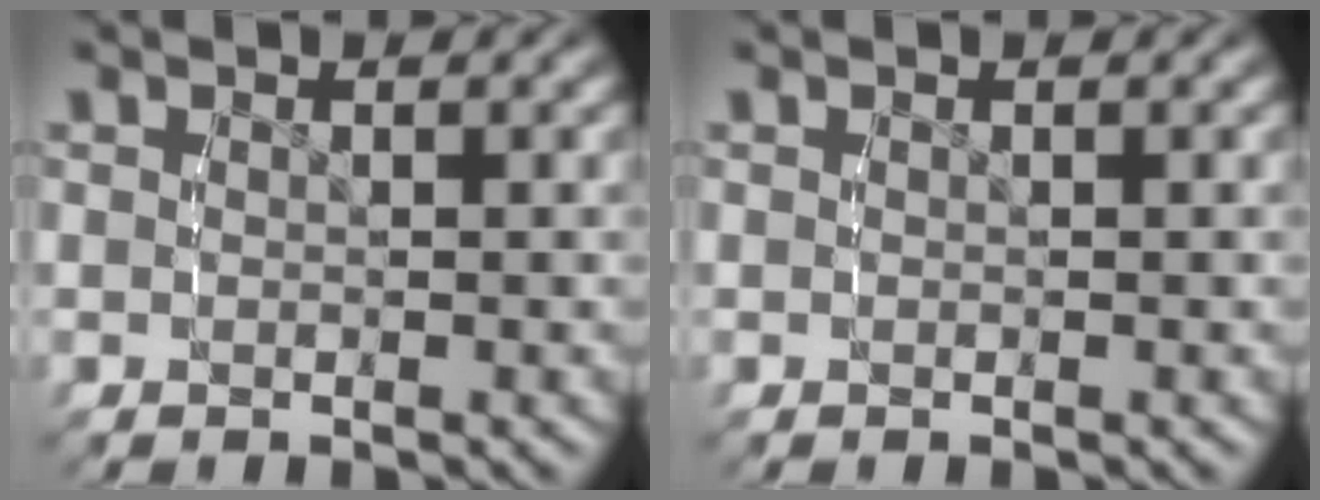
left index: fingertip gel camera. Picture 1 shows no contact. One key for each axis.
{"total": 0.0}